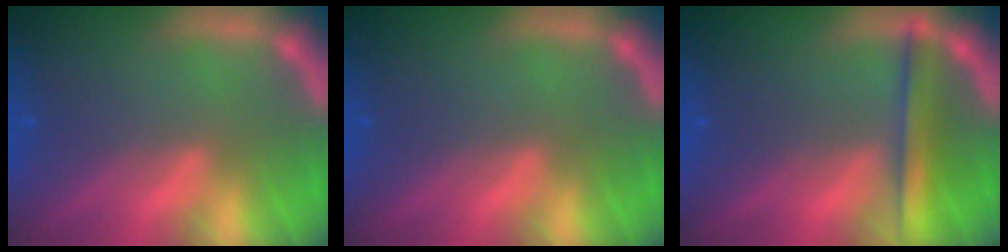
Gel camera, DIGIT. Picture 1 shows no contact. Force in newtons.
{"total": 0.0}
{"total": 3.5}